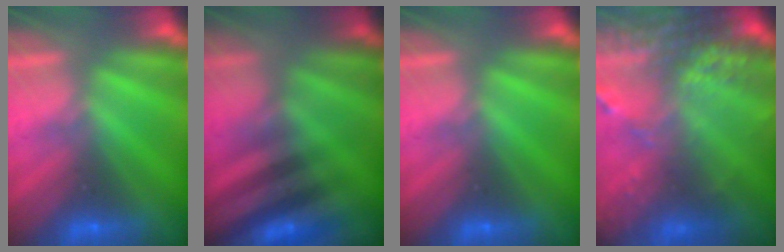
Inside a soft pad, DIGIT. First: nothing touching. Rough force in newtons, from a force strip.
{"total": 2.9}
{"total": 0.0}
{"total": 8.8}